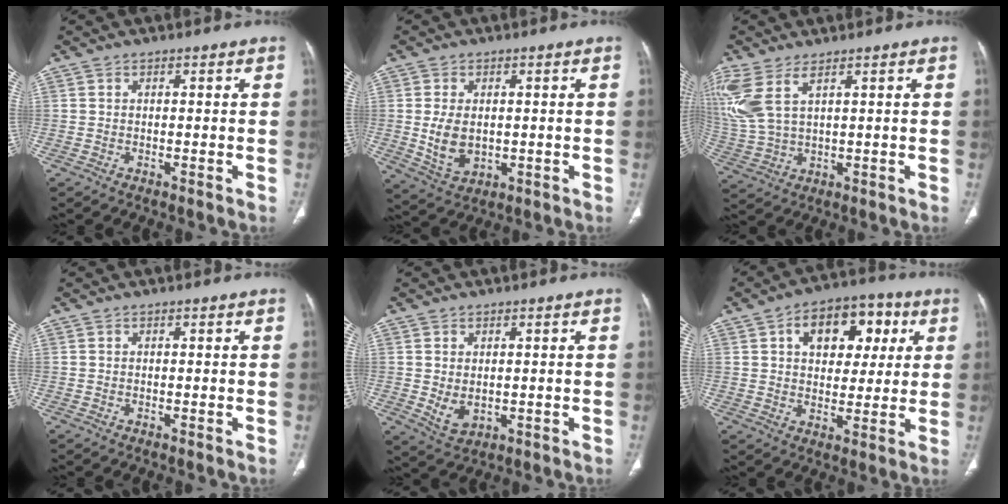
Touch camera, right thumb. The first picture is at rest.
{"total": 7.2, "force": [0.0, 4.8, 5.4], "torque": [-0.093, -0.009, 0.015]}
{"total": 11.1, "force": [5.1, 5.0, 8.5], "torque": [-0.220, -0.007, 0.119]}
{"total": 0.0}
{"total": 4.3, "force": [0.0, 2.9, 3.2], "torque": [-0.054, -0.009, 0.015]}
{"total": 14.0, "force": [4.7, 9.0, 9.6], "torque": [-0.094, 0.006, 0.069]}